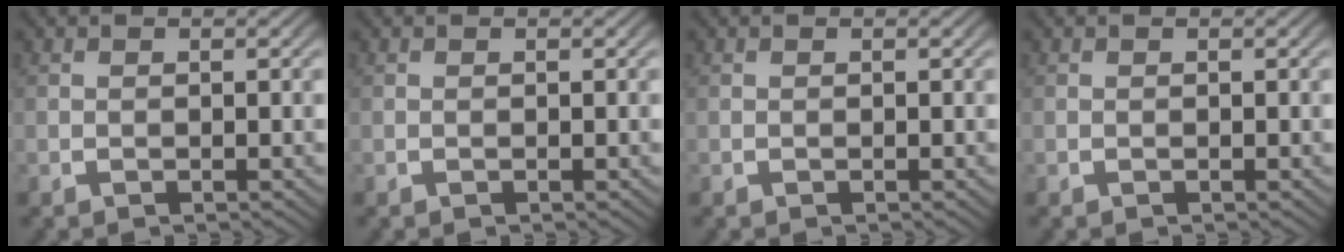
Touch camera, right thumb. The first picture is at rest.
{"total": 0.0}
{"total": 0.0}
{"total": 0.0}